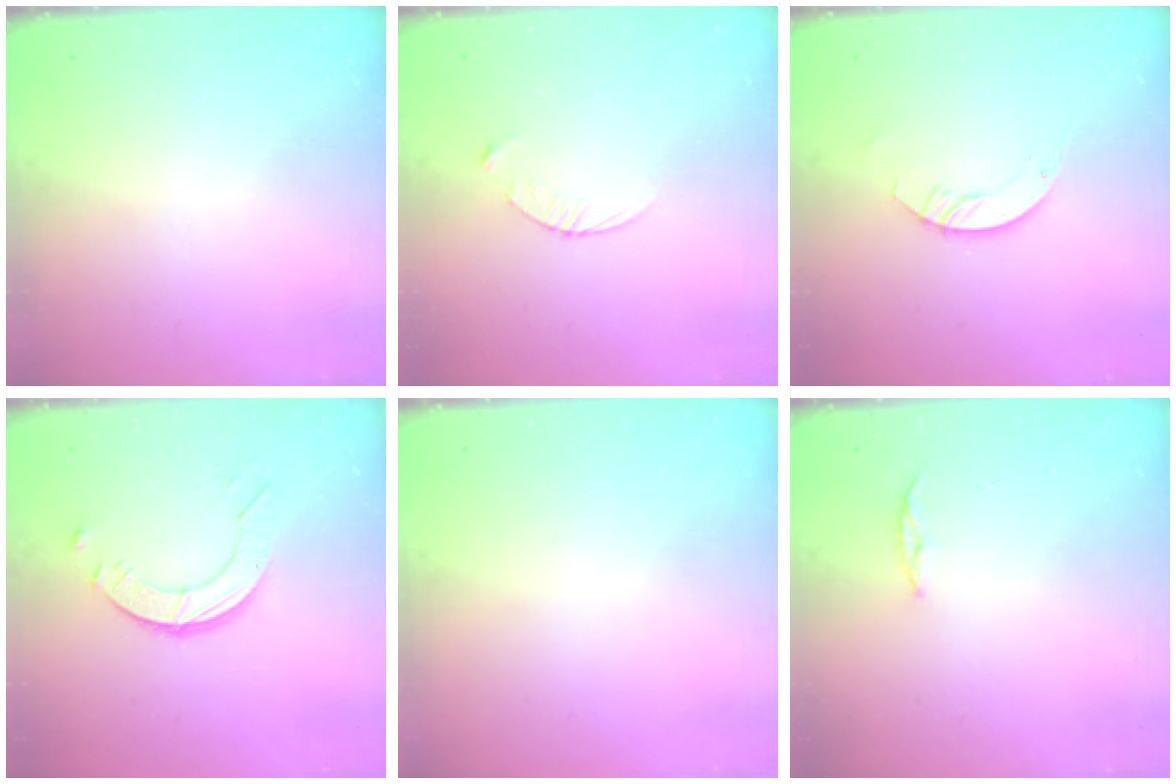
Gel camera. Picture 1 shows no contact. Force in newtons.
{"total": 3.6, "press": 3.5, "slide": 0.4}
{"total": 3.5, "press": 3.5, "slide": 0.3}
{"total": 6.9, "press": 6.9, "slide": 0.6}
{"total": 0.0}
{"total": 3.3, "press": 3.3, "slide": 0.4}